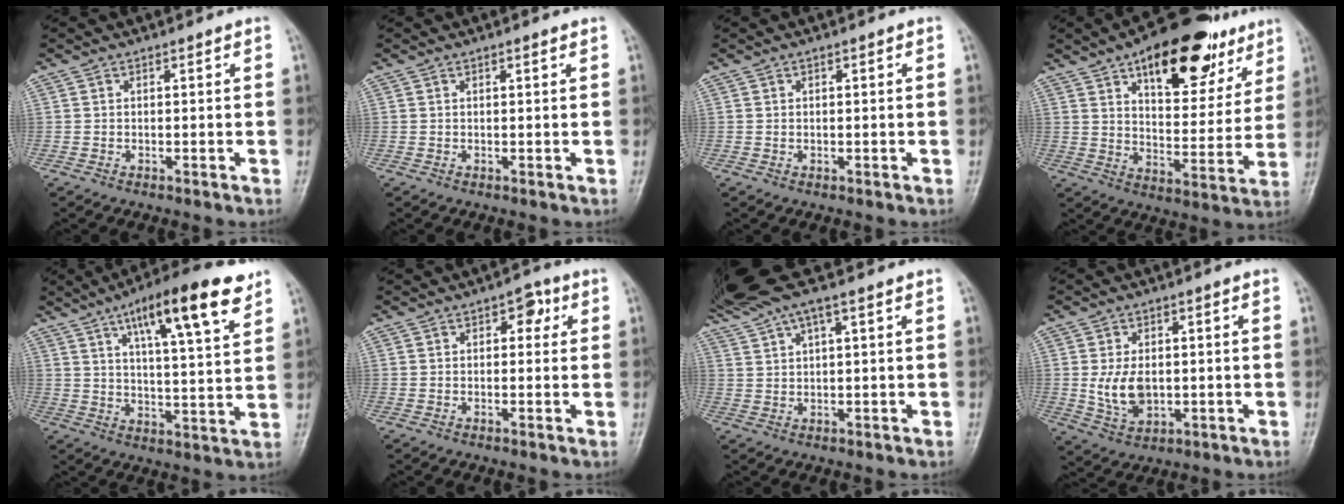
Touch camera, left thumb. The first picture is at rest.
{"total": 0.7, "force": [0.4, 0.1, 0.5], "torque": [-0.007, 0.000, 0.005]}
{"total": 0.0}
{"total": 22.3, "force": [12.7, 10.6, 14.9], "torque": [-0.164, -0.037, 0.192]}
{"total": 17.3, "force": [9.7, 4.1, 13.8], "torque": [-0.195, -0.030, 0.150]}
{"total": 3.6, "force": [1.3, 2.2, 2.6], "torque": [-0.010, 0.003, 0.009]}
{"total": 9.2, "force": [6.1, 1.8, 6.6], "torque": [-0.142, 0.025, 0.120]}
{"total": 6.9, "force": [0.0, 4.6, 5.2], "torque": [-0.089, -0.008, 0.010]}